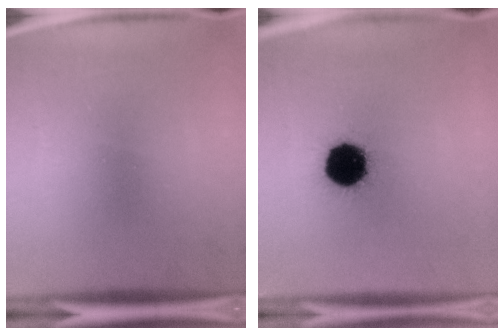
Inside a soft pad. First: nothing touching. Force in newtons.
{"total": 16.1}